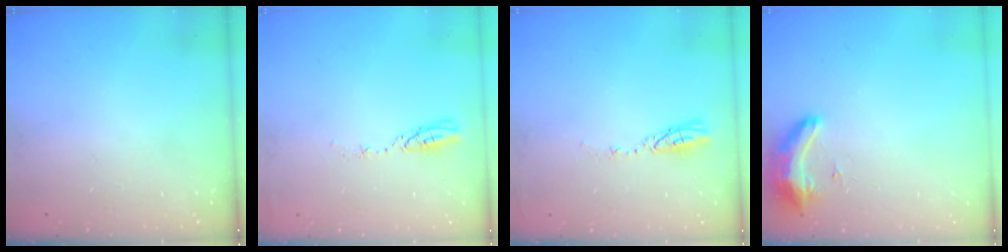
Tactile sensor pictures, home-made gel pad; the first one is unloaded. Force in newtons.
{"total": 3.8, "press": 3.7, "slide": 0.3}
{"total": 3.6, "press": 3.6, "slide": 0.3}
{"total": 19.6, "press": 11.8, "slide": 15.6}